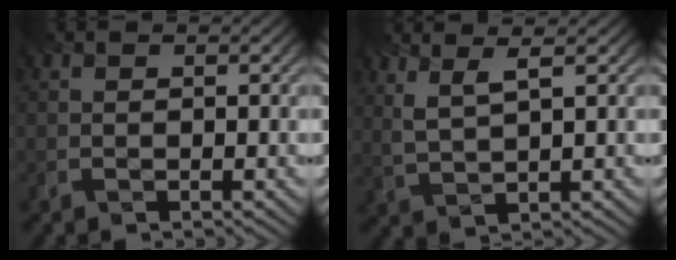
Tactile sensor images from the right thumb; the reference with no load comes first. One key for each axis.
{"total": 3.4, "fx": 1.9, "fy": 0.9, "fz": 2.7, "tx": -0.065, "ty": 0.001, "tz": 0.047}